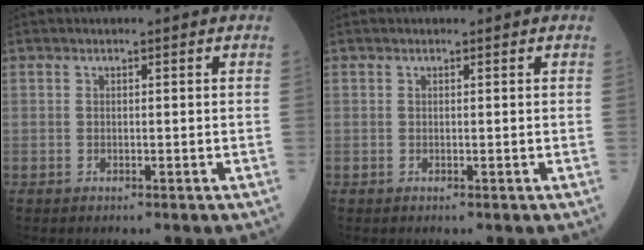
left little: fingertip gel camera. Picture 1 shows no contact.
{"total": 0.0}